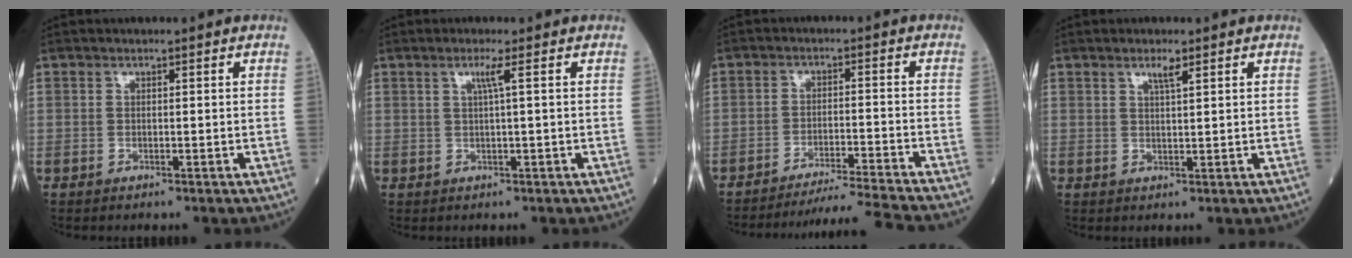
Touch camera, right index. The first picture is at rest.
{"total": 1.9, "force": [0.6, -0.6, 1.7], "torque": [-0.037, -0.002, 0.013]}
{"total": 11.6, "force": [-10.9, -3.2, 2.7], "torque": [-0.023, -0.024, -0.168]}
{"total": 2.1, "force": [1.3, 0.1, 1.6], "torque": [-0.032, -0.002, 0.025]}